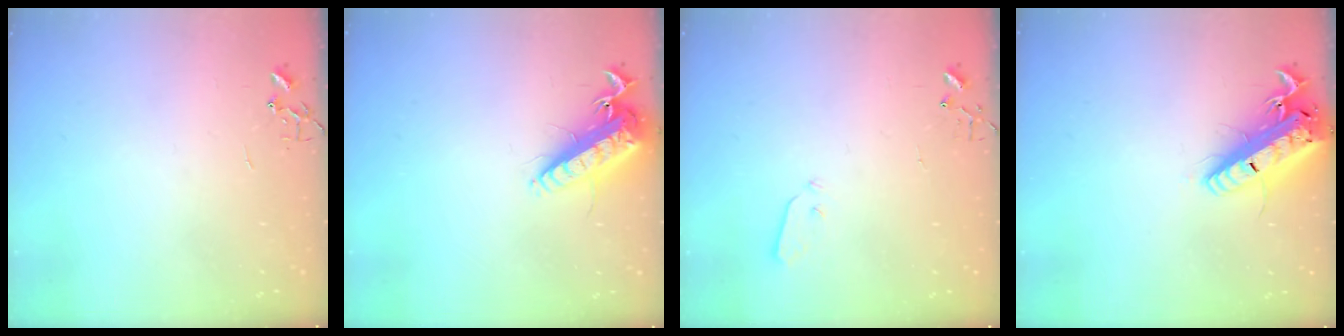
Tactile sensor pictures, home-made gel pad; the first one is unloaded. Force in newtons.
{"total": 14.6, "press": 14.4, "slide": 2.8}
{"total": 3.7, "press": 3.7, "slide": 0.1}
{"total": 21.8, "press": 21.4, "slide": 4.2}